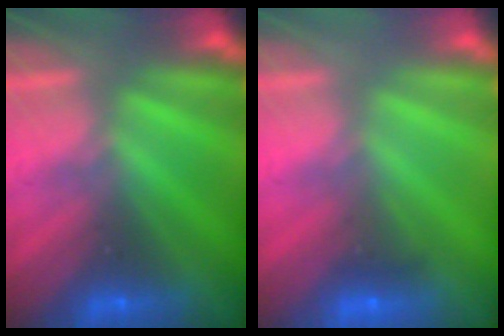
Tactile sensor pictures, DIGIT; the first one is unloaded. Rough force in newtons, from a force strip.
{"total": 1.8}